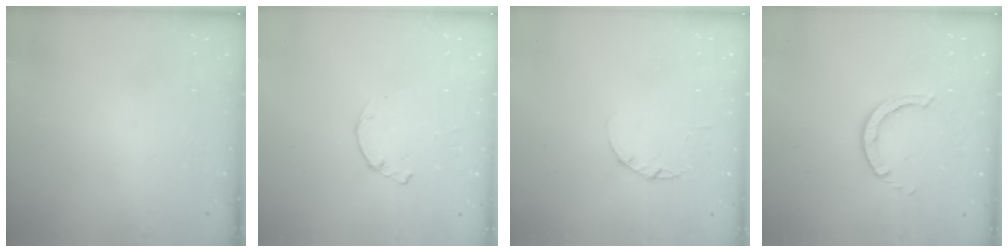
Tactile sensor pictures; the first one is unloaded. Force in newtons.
{"total": 1.2, "press": 1.2, "slide": 0.3}
{"total": 2.2, "press": 2.2, "slide": 0.4}
{"total": 3.4, "press": 3.4, "slide": 0.5}